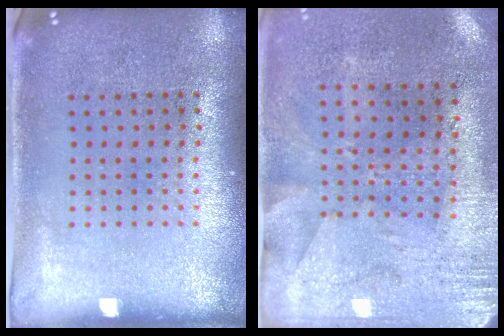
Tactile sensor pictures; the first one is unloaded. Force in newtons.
{"total": 2.8, "press": 2.3, "slide": 1.7}